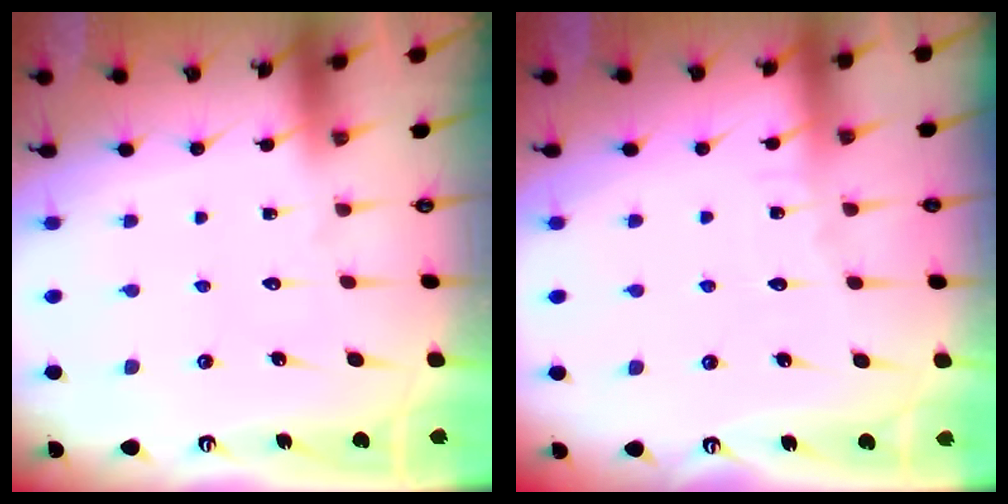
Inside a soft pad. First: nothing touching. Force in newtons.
{"total": 4.3, "press": 4.3, "slide": 0.4}